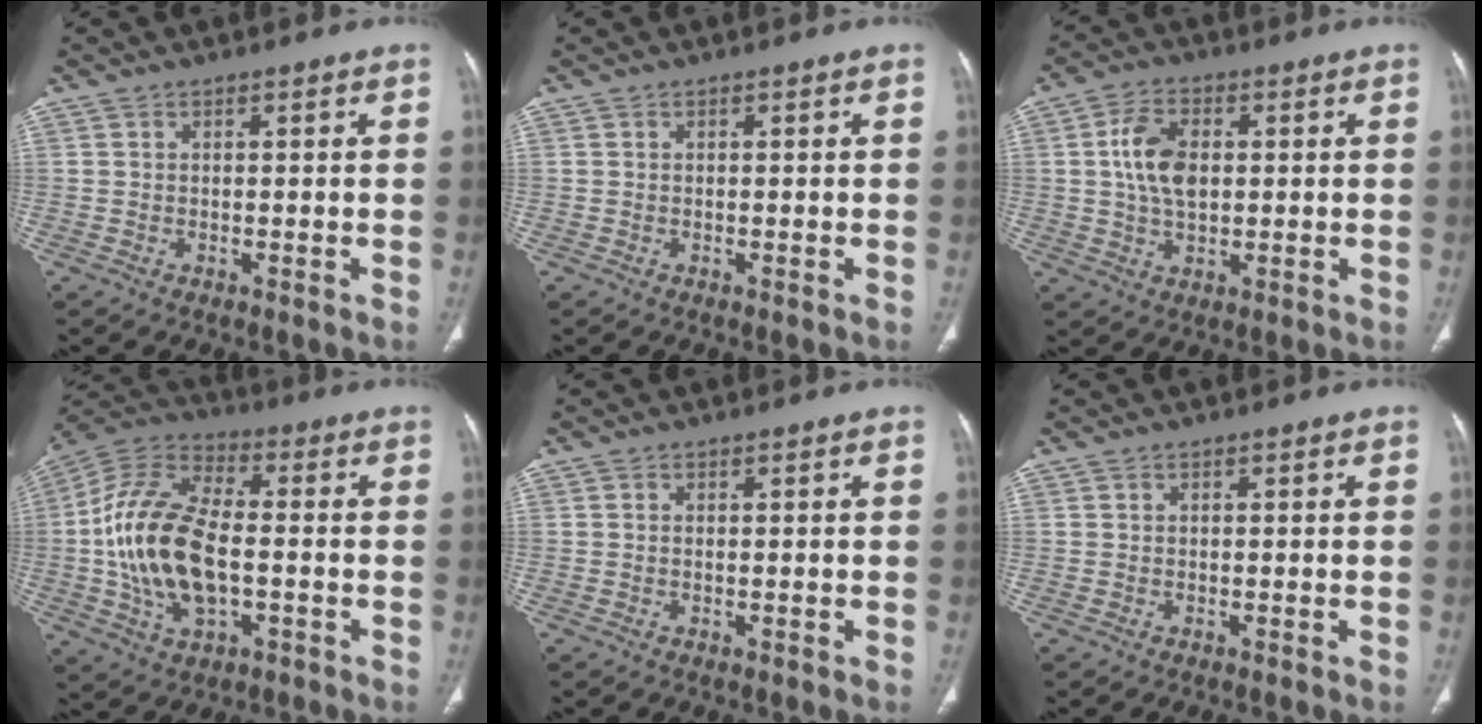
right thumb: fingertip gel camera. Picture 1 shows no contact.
{"total": 0.0}
{"total": 8.3, "force": [1.0, 5.2, 6.5], "torque": [-0.113, 0.002, 0.017]}
{"total": 18.6, "force": [-2.0, 10.0, 15.5], "torque": [-0.310, 0.024, -0.038]}
{"total": 0.0}
{"total": 0.0}